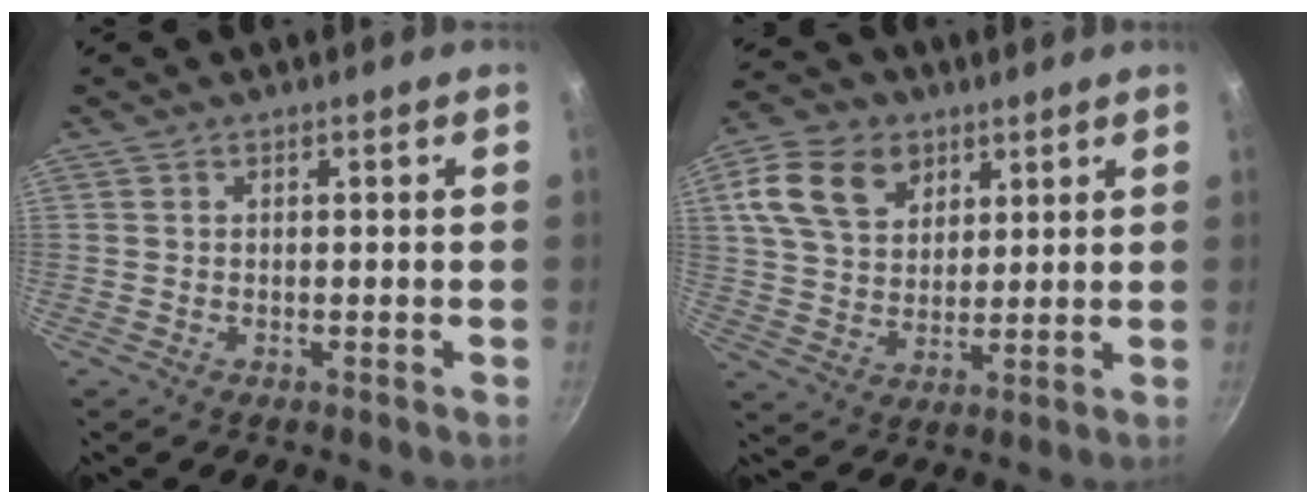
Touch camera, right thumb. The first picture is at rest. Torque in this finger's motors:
{"motor_torque": [-0.06, 0.27, 0.22, -0.01, 0.08]}